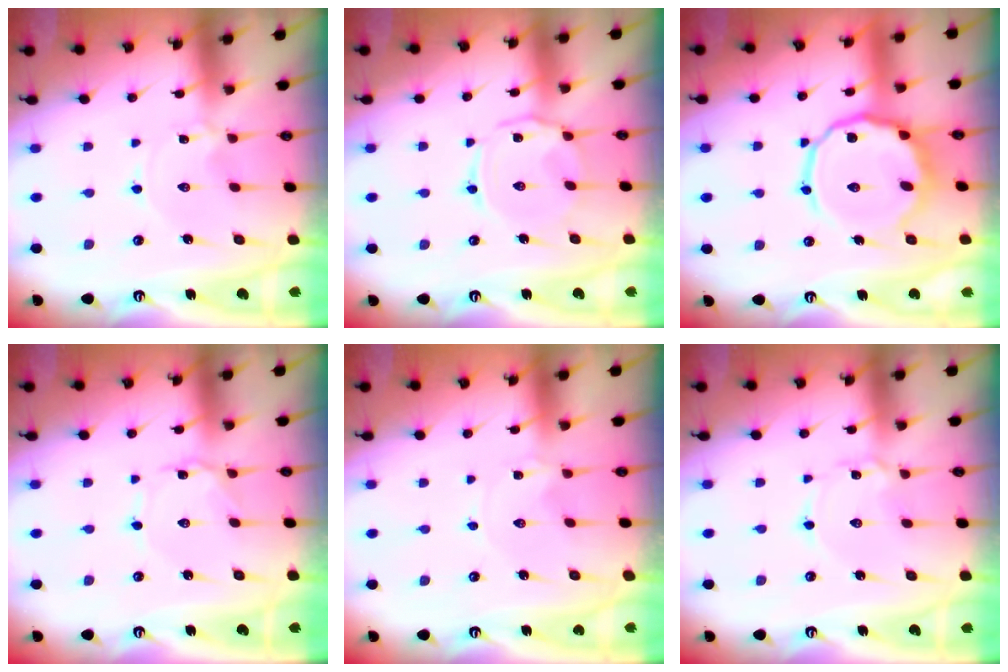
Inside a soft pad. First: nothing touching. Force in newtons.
{"total": 5.2, "press": 5.2, "slide": 0.4}
{"total": 14.2, "press": 14.0, "slide": 2.0}
{"total": 1.1, "press": 1.1, "slide": 0.1}
{"total": 0.8, "press": 0.8, "slide": 0.1}
{"total": 1.6, "press": 1.5, "slide": 0.1}